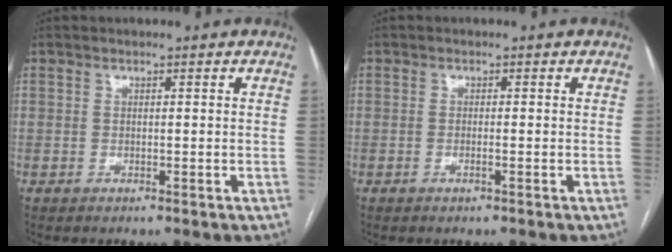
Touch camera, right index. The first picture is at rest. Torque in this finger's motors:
{"motor_torque": [-0.08, 0.02, 0.03, 0.00]}